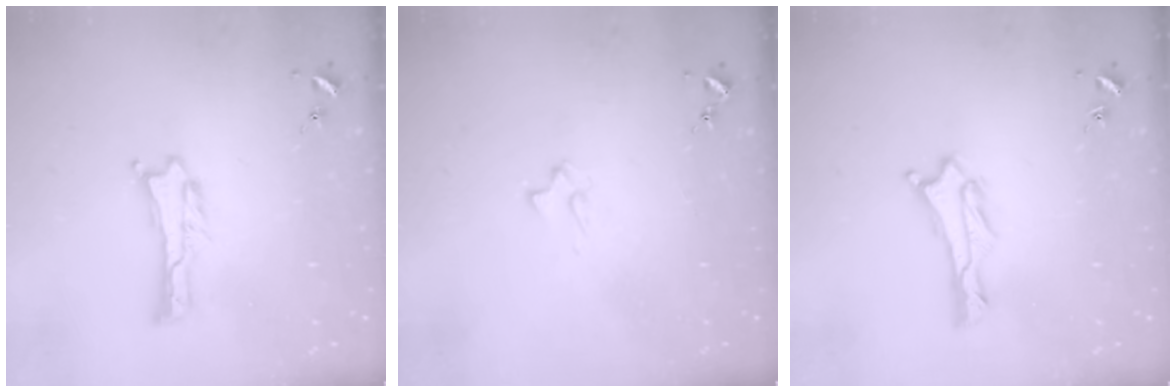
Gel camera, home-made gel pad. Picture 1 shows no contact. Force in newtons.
{"total": 2.1, "press": 2.1, "slide": 0.3}
{"total": 1.9, "press": 1.9, "slide": 0.1}